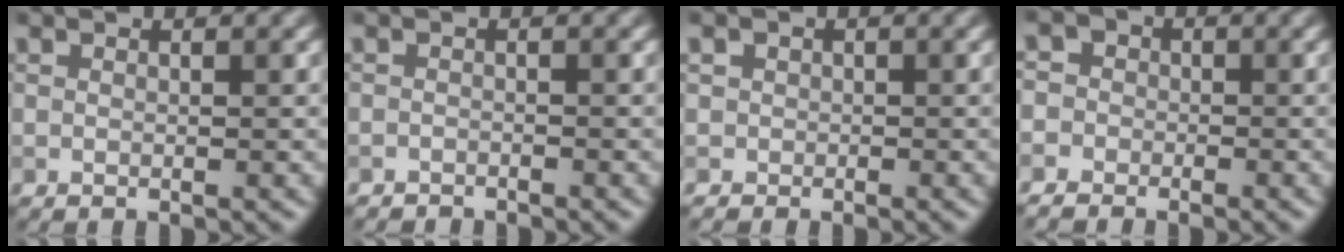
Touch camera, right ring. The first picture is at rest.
{"total": 1.5, "force": [-1.5, 0.2, -0.1], "torque": [0.008, -0.001, -0.027]}
{"total": 1.3, "force": [-0.2, 1.3, 0.1], "torque": [0.018, 0.007, -0.011]}
{"total": 4.1, "force": [-2.6, 3.0, 1.1], "torque": [-0.010, 0.011, -0.051]}